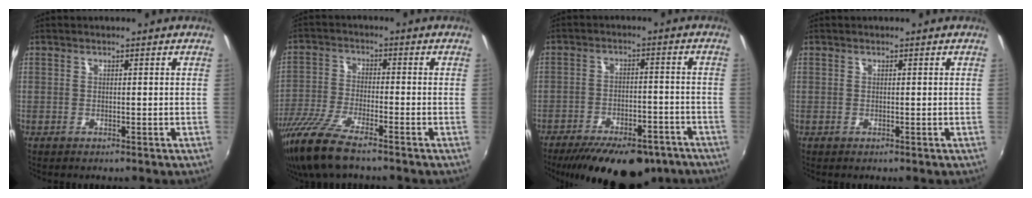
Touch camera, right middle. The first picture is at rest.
{"total": 11.6, "force": [-8.8, 1.8, 7.2], "torque": [-0.164, -0.036, -0.173]}
{"total": 19.6, "force": [-14.8, 7.6, 10.4], "torque": [-0.196, -0.026, -0.201]}
{"total": 0.0}